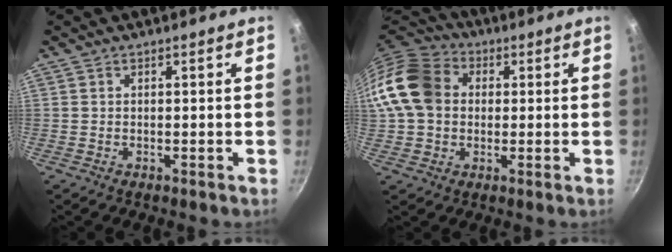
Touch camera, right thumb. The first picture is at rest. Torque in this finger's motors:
{"motor_torque": [0.50, 2.50, 1.11, -1.03, 0.60]}